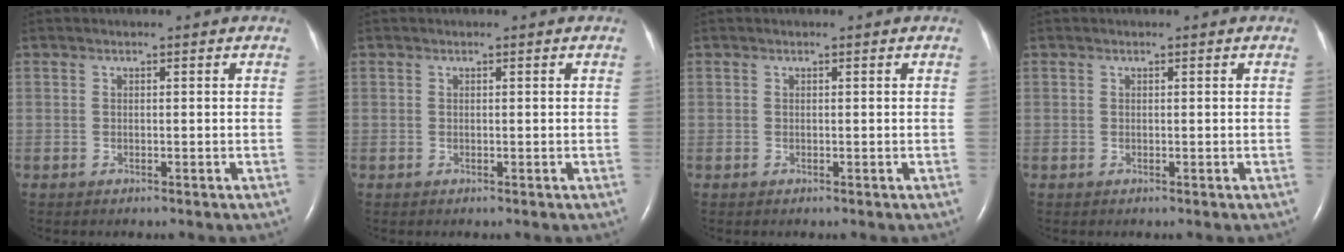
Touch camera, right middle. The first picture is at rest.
{"total": 0.0}
{"total": 0.0}
{"total": 0.0}